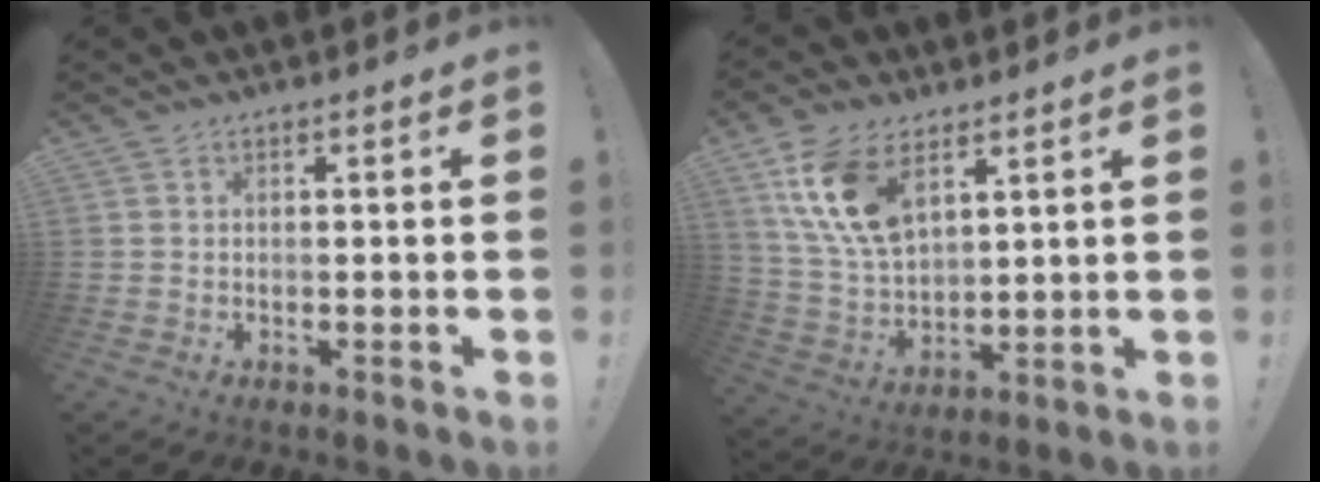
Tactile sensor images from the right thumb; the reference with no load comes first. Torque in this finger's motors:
{"motor_torque": [0.93, 1.29, 0.68, 0.76, 0.12]}